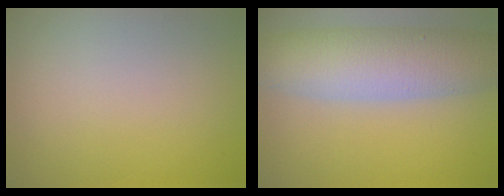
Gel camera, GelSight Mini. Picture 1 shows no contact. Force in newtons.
{"total": 8.2, "press": 8.2, "slide": 0.4}